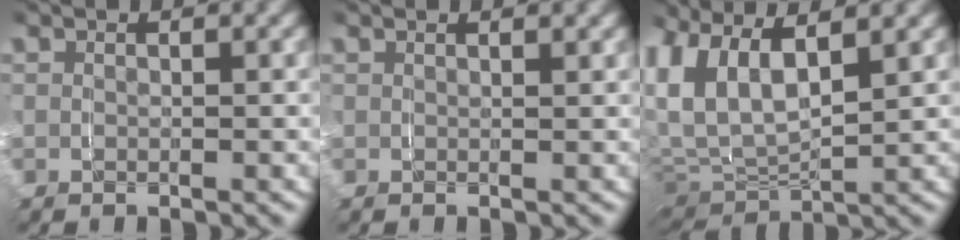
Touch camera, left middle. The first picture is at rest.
{"total": 0.6, "force": [0.6, -0.3, 0.0], "torque": [-0.003, 0.000, 0.010]}
{"total": 11.9, "force": [2.4, 9.0, 7.3], "torque": [-0.205, -0.006, 0.037]}